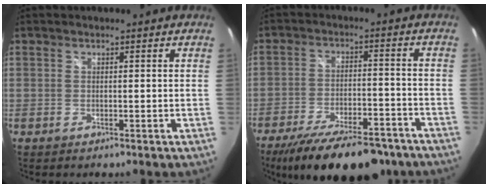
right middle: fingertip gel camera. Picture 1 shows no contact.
{"total": 20.6, "force": [-16.1, 6.9, 10.8], "torque": [-0.201, -0.030, -0.229]}